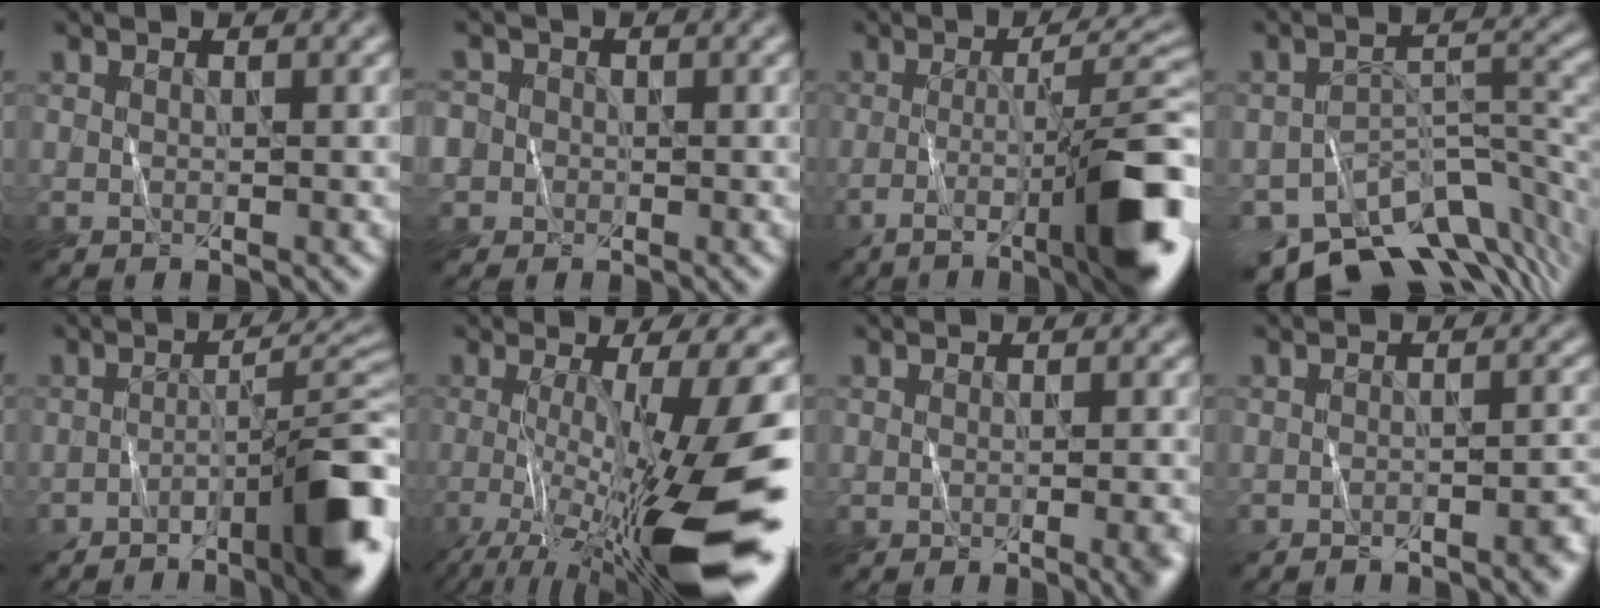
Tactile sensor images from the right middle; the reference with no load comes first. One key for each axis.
{"total": 3.2, "fx": -0.9, "fy": 3.1, "fz": 0.4, "tx": 0.004, "ty": 0.009, "tz": -0.035}
{"total": 10.9, "fx": -3.4, "fy": 2.4, "fz": 10.1, "tx": -0.138, "ty": 0.008, "tz": -0.050}
{"total": 10.1, "fx": -7.4, "fy": 4.0, "fz": 5.7, "tx": -0.070, "ty": -0.003, "tz": -0.115}
{"total": 7.8, "fx": -3.6, "fy": 1.3, "fz": 6.8, "tx": -0.084, "ty": 0.015, "tz": -0.063}
{"total": 12.9, "fx": -3.4, "fy": 2.6, "fz": 12.2, "tx": -0.184, "ty": -0.014, "tz": -0.054}
{"total": 2.6, "fx": -0.9, "fy": 0.8, "fz": 2.4, "tx": -0.023, "ty": -0.004, "tz": -0.015}
{"total": 2.1, "fx": -1.8, "fy": 0.2, "fz": 1.0, "tx": -0.002, "ty": 0.004, "tz": -0.033}